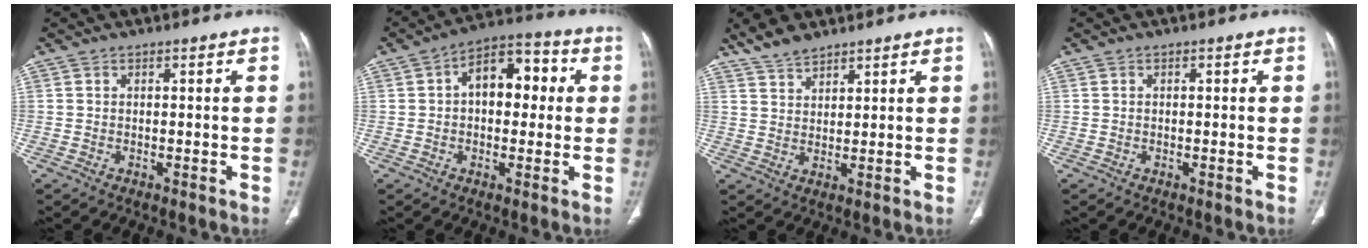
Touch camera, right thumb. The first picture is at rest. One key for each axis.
{"total": 11.2, "fx": 1.5, "fy": 6.9, "fz": 8.7, "tx": -0.094, "ty": 0.030, "tz": 0.015}
{"total": 5.0, "fx": 4.4, "fy": 1.7, "fz": 1.8, "tx": -0.029, "ty": -0.015, "tz": 0.089}
{"total": 0.0}